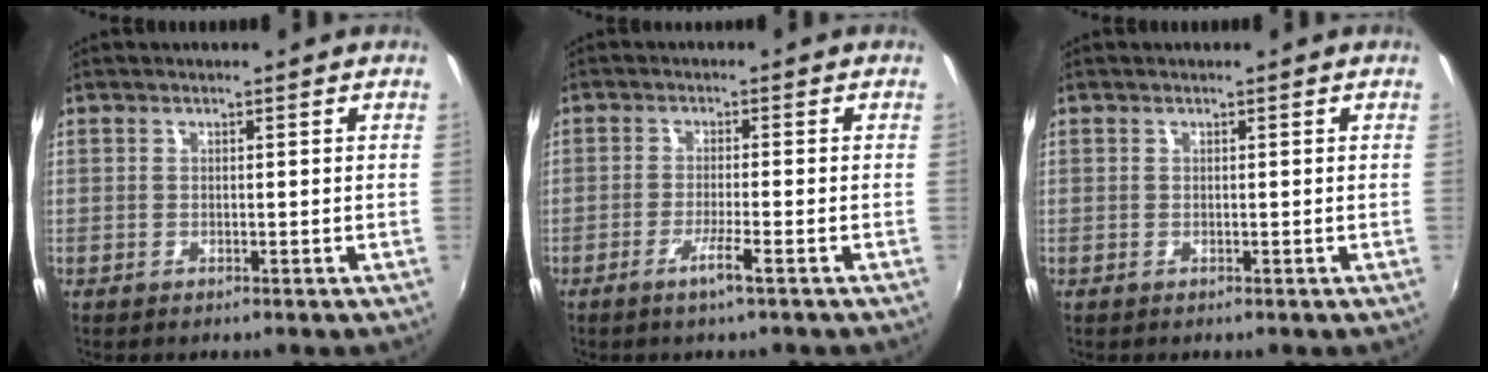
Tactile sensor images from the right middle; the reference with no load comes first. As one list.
[{"total": 3.4, "force": [-2.2, -0.3, 2.6], "torque": [-0.055, -0.008, -0.043]}, {"total": 0.0}]